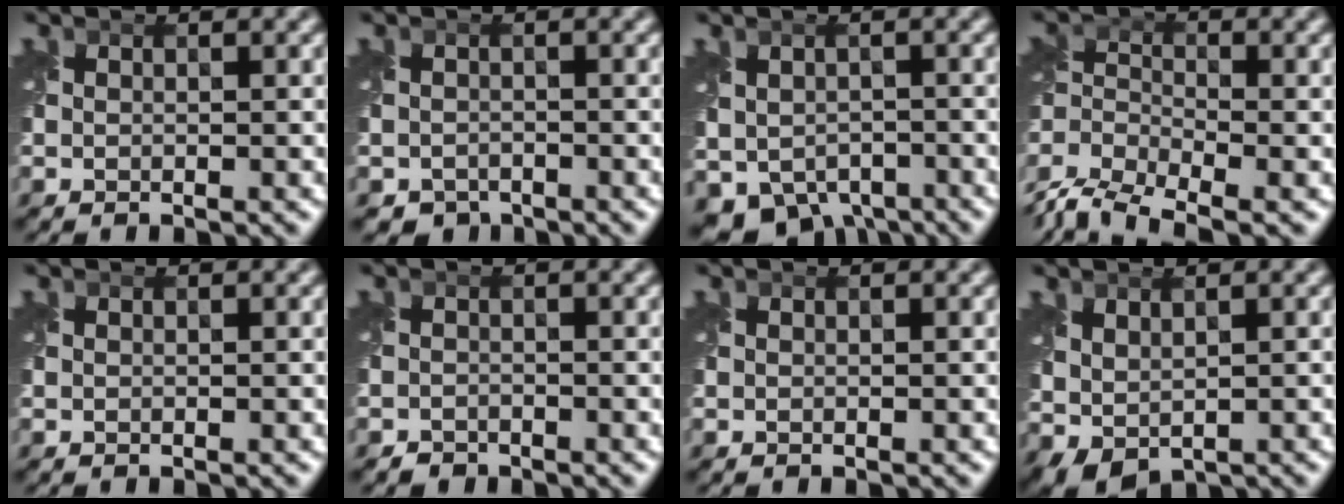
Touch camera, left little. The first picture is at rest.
{"total": 1.9, "force": [-1.5, 1.2, 0.3], "torque": [0.000, -0.011, -0.030]}
{"total": 6.0, "force": [-3.2, 4.2, 2.8], "torque": [-0.045, -0.028, -0.040]}
{"total": 7.6, "force": [-5.8, 2.9, 4.0], "torque": [-0.078, -0.014, -0.117]}
{"total": 0.0}
{"total": 1.0, "force": [-0.9, 0.4, -0.1], "torque": [0.005, -0.001, -0.019]}
{"total": 0.0}
{"total": 2.7, "force": [0.4, 1.7, 2.0], "torque": [-0.046, -0.002, 0.014]}